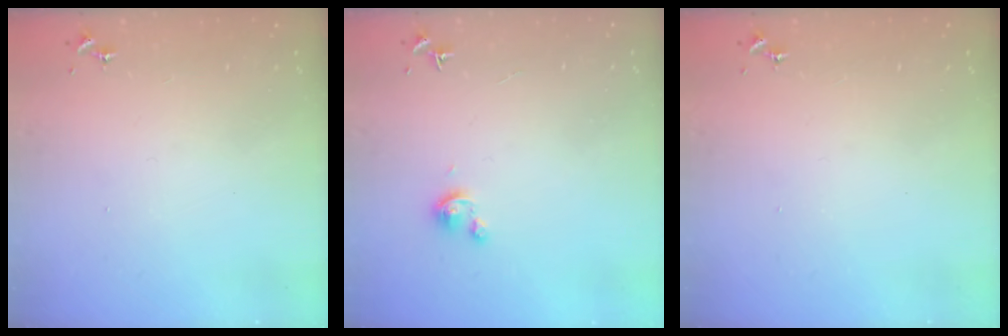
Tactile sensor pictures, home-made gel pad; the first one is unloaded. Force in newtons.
{"total": 2.8, "press": 2.8, "slide": 0.3}
{"total": 0.0}